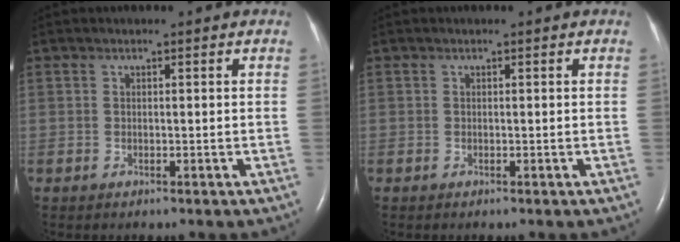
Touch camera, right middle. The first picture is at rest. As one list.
[{"total": 0.0}]